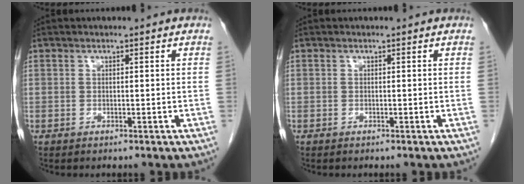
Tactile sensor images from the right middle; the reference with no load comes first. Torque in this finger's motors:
{"motor_torque": [0.57, -0.37, -0.10, -0.06]}